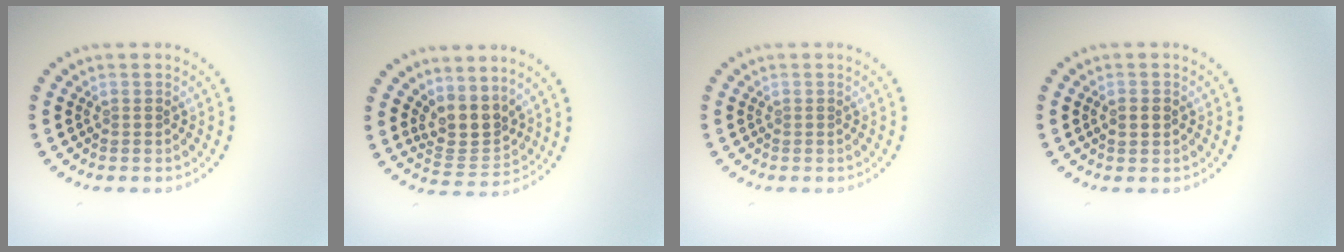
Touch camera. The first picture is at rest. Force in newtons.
{"total": 3.5, "press": 2.7, "slide": 2.2}
{"total": 0.0}
{"total": 2.0, "press": 2.0, "slide": 0.2}